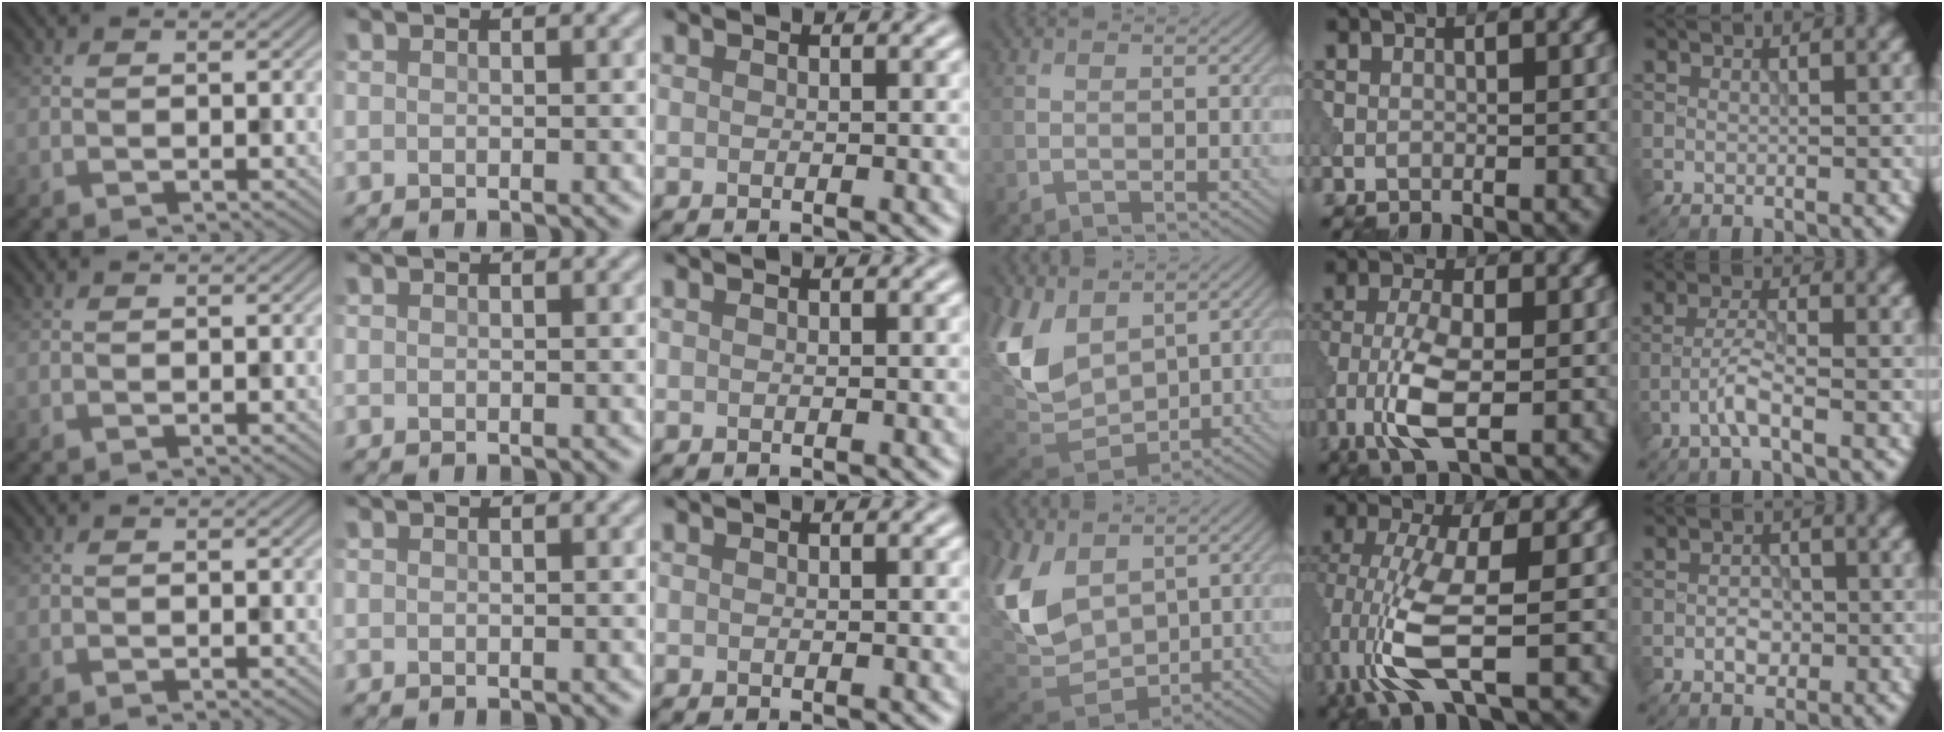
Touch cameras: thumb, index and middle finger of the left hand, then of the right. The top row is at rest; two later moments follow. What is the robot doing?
{"motion": "wipe", "object": "makeup brush"}